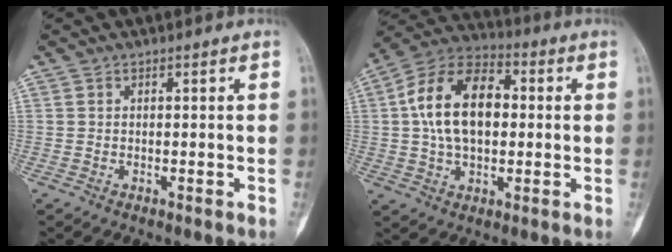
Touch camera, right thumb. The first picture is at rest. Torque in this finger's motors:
{"motor_torque": [0.22, 0.69, 0.76, -0.39, 0.41]}